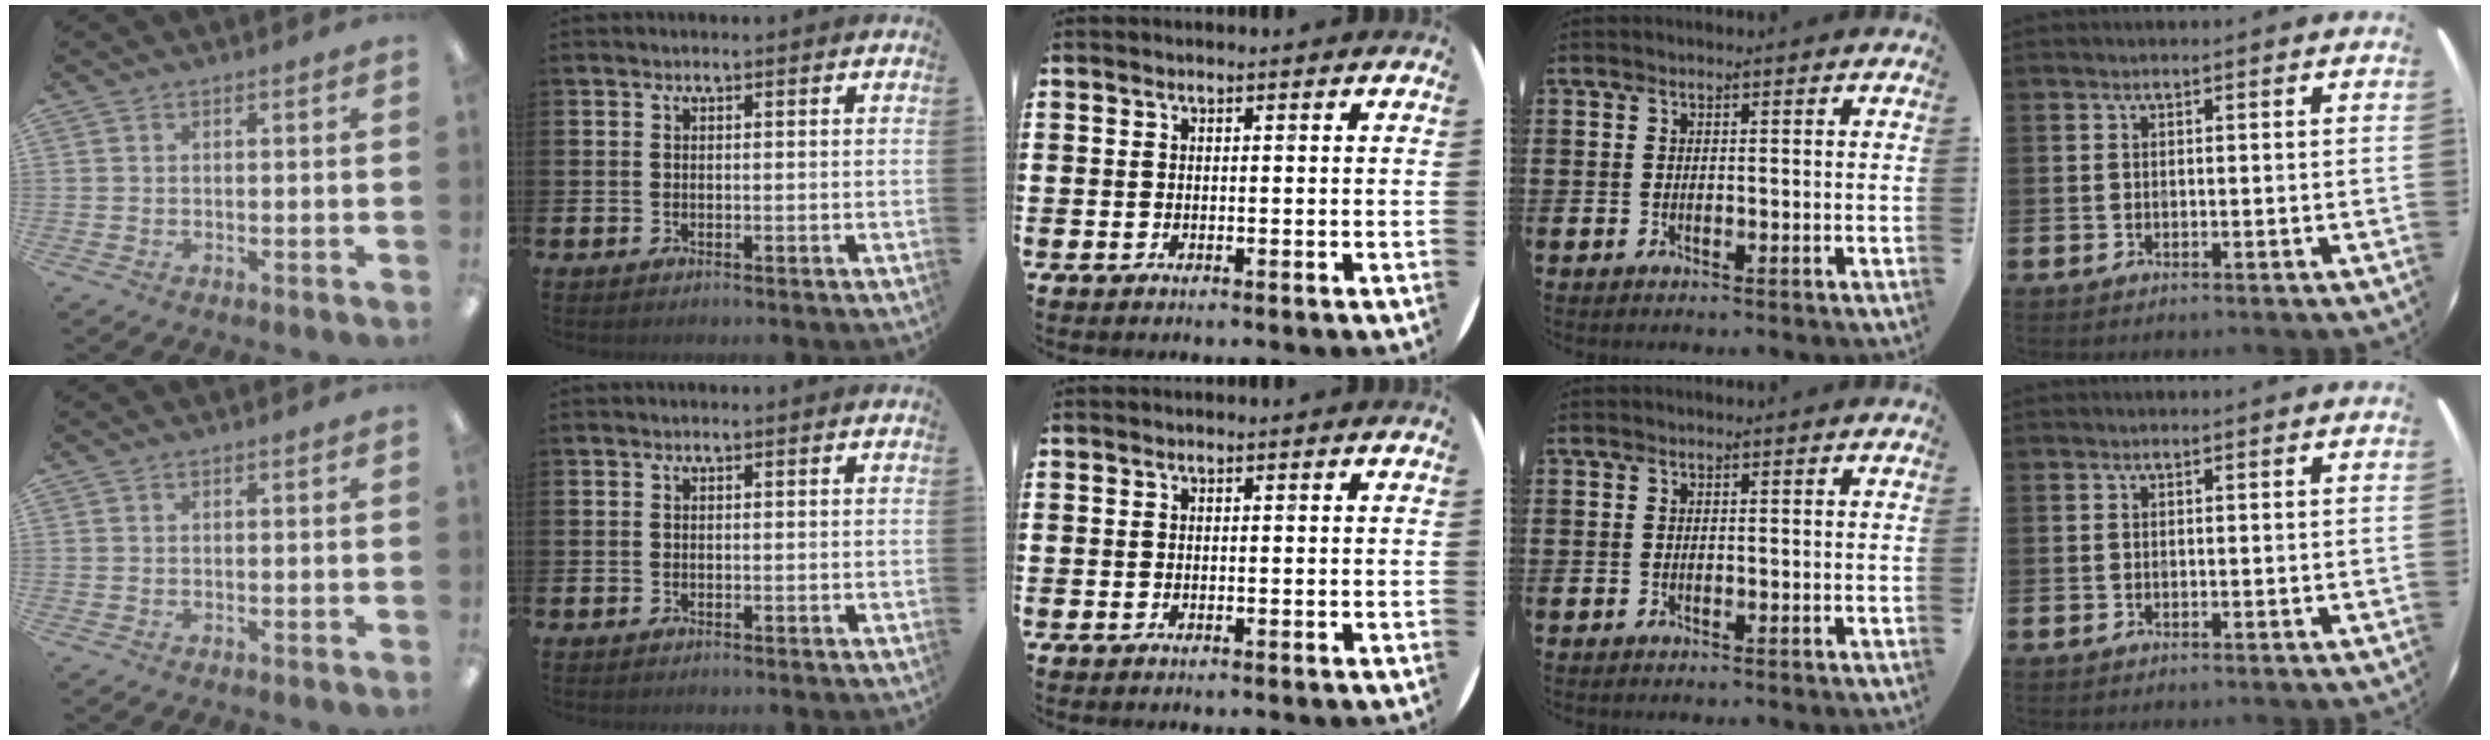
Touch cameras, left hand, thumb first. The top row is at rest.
{}